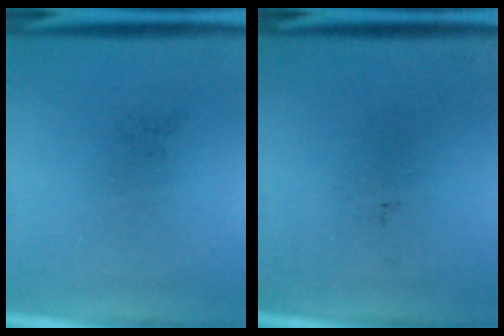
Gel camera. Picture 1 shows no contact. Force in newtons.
{"total": 0.0}